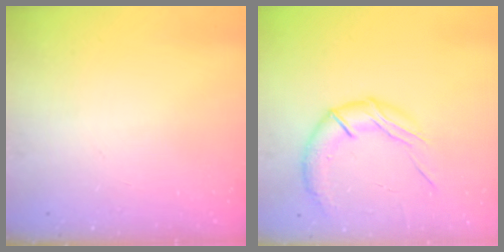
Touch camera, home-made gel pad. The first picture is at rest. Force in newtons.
{"total": 13.4, "press": 13.4, "slide": 1.3}